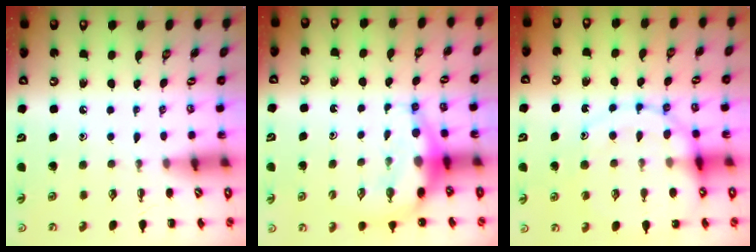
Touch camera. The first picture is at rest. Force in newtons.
{"total": 7.1, "press": 7.0, "slide": 1.4}
{"total": 14.1, "press": 13.9, "slide": 2.4}